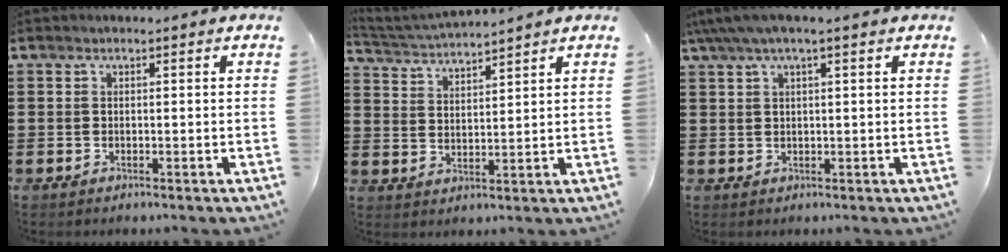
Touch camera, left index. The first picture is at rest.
{"total": 3.6, "force": [3.5, -0.4, 0.3], "torque": [-0.020, -0.018, 0.061]}
{"total": 2.7, "force": [1.3, 0.3, 2.4], "torque": [-0.048, 0.003, 0.021]}